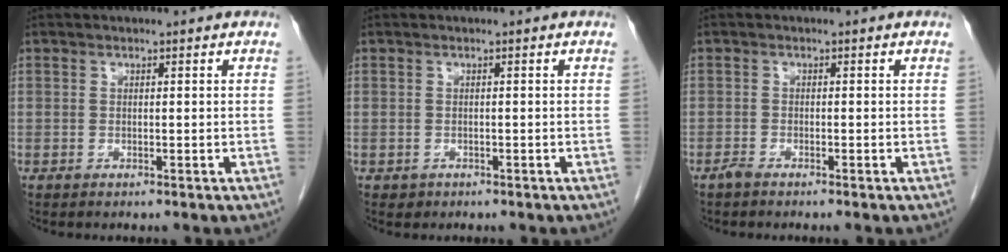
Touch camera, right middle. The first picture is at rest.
{"total": 0.8, "force": [-0.3, 0.7, 0.0], "torque": [-0.006, 0.003, 0.001]}
{"total": 1.0, "force": [-0.9, -0.1, 0.5], "torque": [-0.013, -0.001, -0.019]}